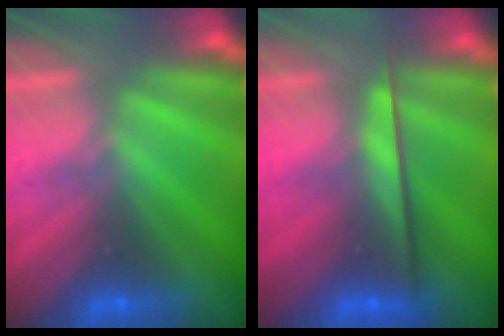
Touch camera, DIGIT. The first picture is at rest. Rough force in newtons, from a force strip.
{"total": 2.4}